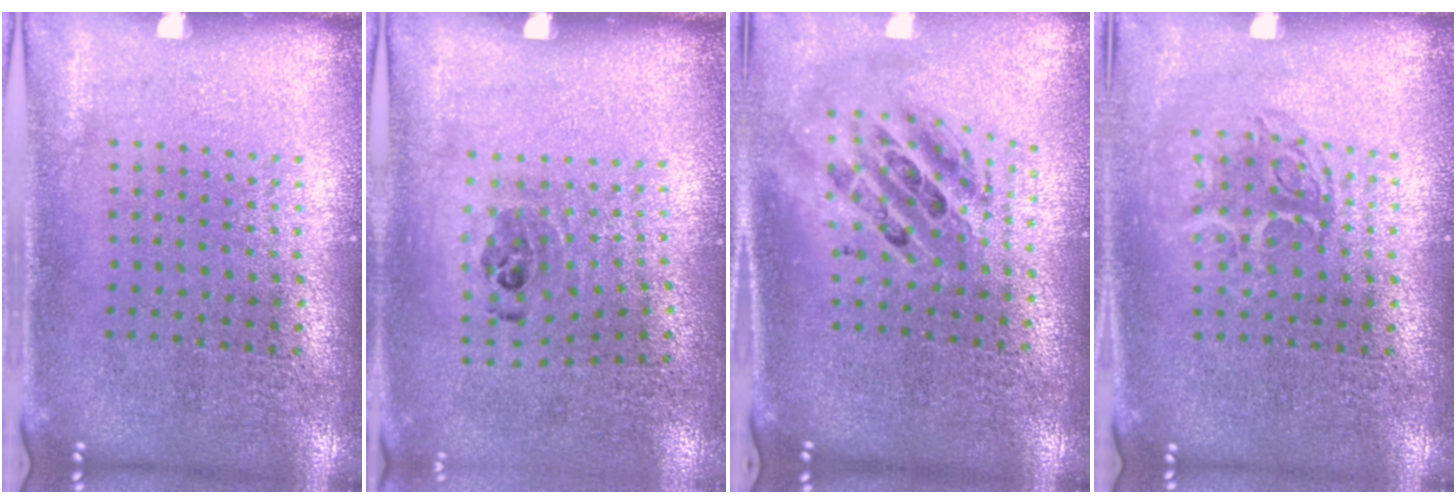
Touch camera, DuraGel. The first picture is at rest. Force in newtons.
{"total": 1.1, "press": 0.7, "slide": 0.8}
{"total": 2.0, "press": 1.5, "slide": 1.3}
{"total": 1.2, "press": 1.1, "slide": 0.6}